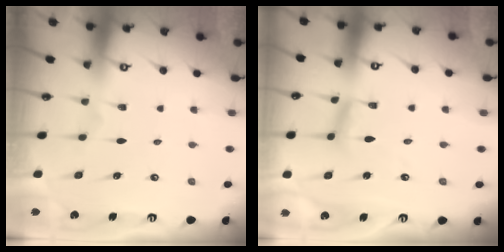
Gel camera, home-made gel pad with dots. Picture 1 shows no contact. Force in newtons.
{"total": 6.8, "press": 6.8, "slide": 0.4}